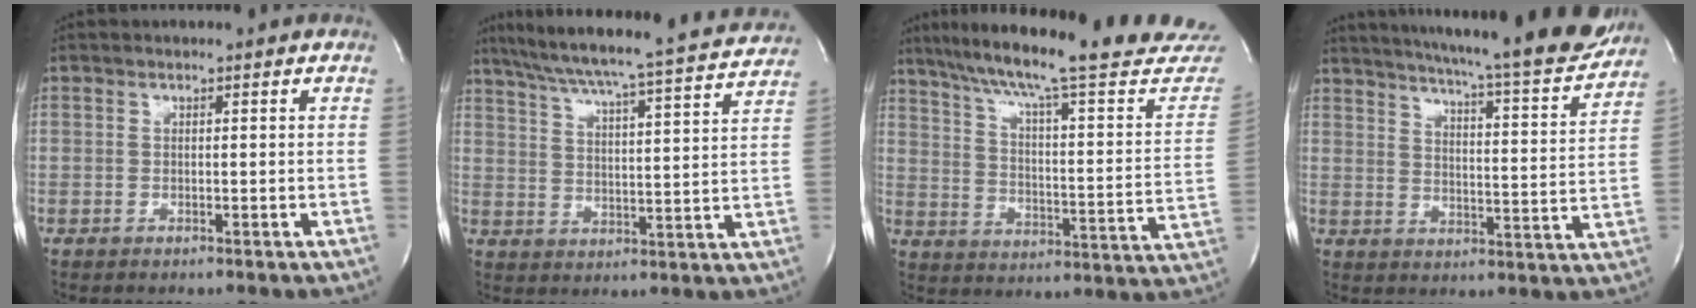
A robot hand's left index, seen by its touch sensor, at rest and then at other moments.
{"total": 22.8, "force": [20.6, 0.5, 9.6], "torque": [-0.161, -0.018, 0.273]}
{"total": 28.8, "force": [25.4, 2.1, 13.5], "torque": [-0.212, -0.055, 0.330]}
{"total": 22.9, "force": [20.7, 1.2, 9.8], "torque": [-0.155, -0.055, 0.261]}